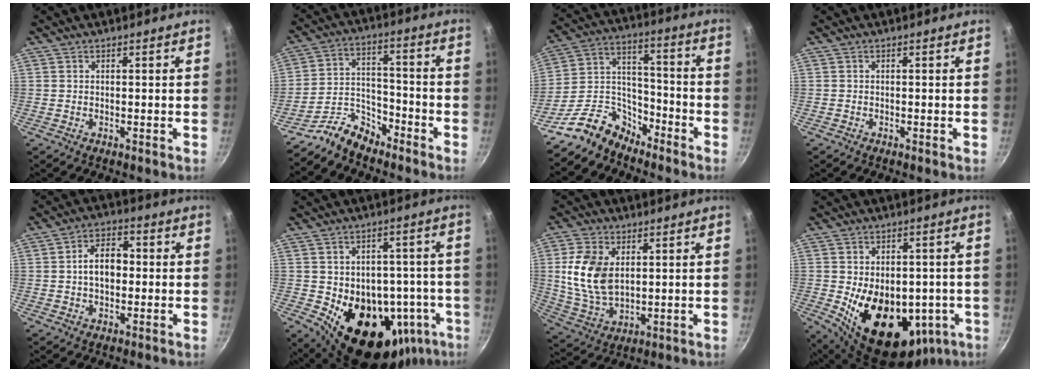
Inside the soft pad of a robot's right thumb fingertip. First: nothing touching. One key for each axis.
{"total": 8.4, "fx": -7.3, "fy": 3.6, "fz": 2.1, "tx": -0.021, "ty": 0.079, "tz": -0.152}
{"total": 11.6, "fx": -9.3, "fy": 6.2, "fz": 3.2, "tx": -0.031, "ty": 0.097, "tz": -0.189}
{"total": 0.0}
{"total": 7.7, "fx": 0.0, "fy": 5.1, "fz": 5.7, "tx": -0.068, "ty": 0.024, "tz": -0.006}
{"total": 22.6, "fx": -7.1, "fy": 15.5, "fz": 14.8, "tx": -0.166, "ty": 0.011, "tz": -0.079}
{"total": 12.4, "fx": 2.3, "fy": 8.1, "fz": 9.1, "tx": -0.168, "ty": -0.018, "tz": 0.055}
{"total": 21.1, "fx": -4.5, "fy": 13.9, "fz": 15.2, "tx": -0.208, "ty": -0.002, "tz": -0.041}